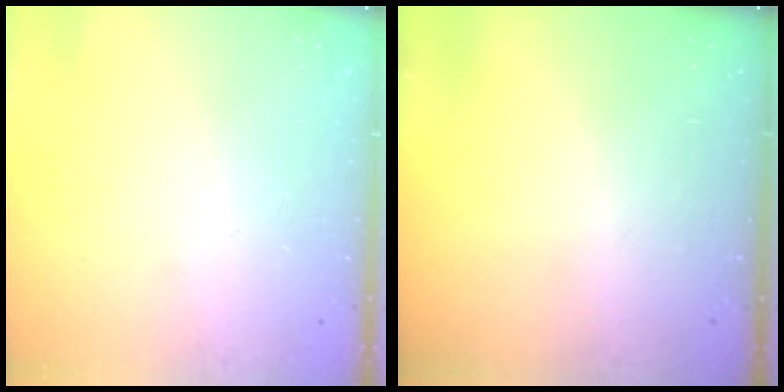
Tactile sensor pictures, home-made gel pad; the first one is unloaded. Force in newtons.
{"total": 0.0}